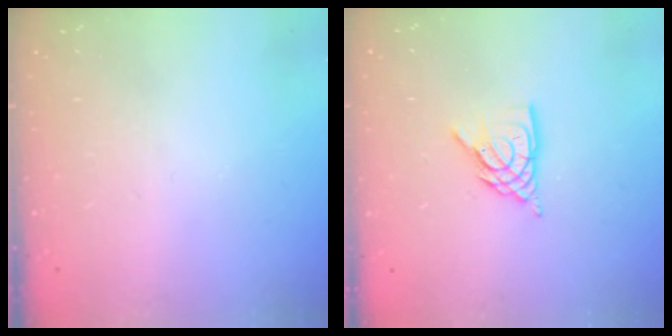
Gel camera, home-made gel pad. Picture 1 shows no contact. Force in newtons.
{"total": 9.0, "press": 8.9, "slide": 1.2}